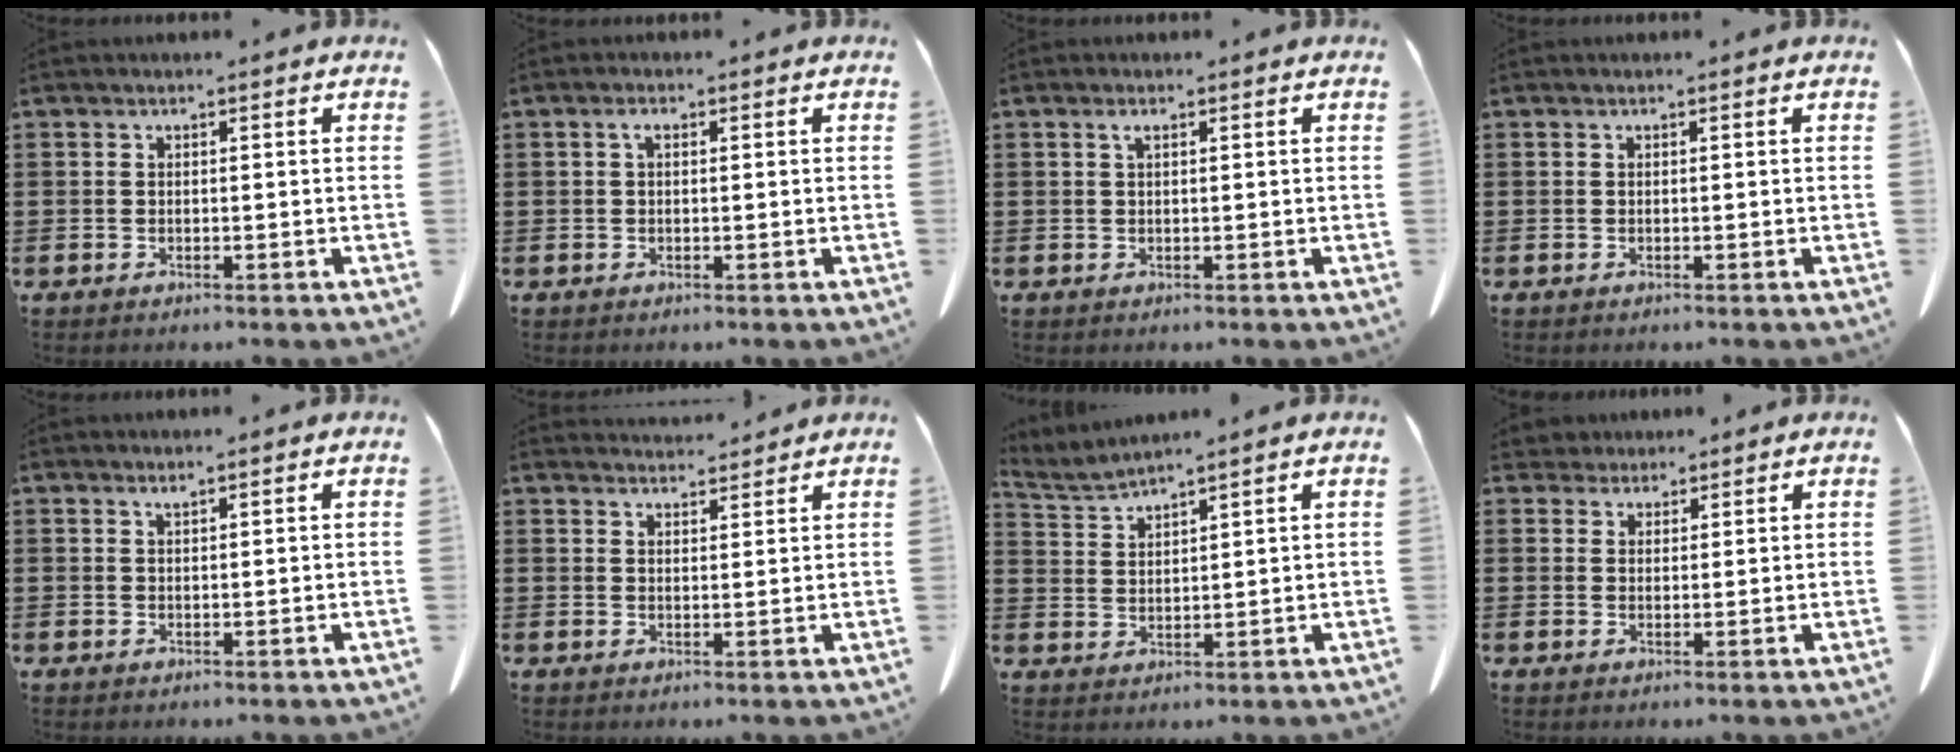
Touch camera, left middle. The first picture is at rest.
{"total": 1.4, "force": [0.3, 0.6, 1.2], "torque": [-0.027, 0.005, 0.004]}
{"total": 1.1, "force": [0.5, 0.3, 0.9], "torque": [-0.018, 0.005, 0.008]}
{"total": 0.0}
{"total": 0.8, "force": [0.7, 0.0, 0.4], "torque": [-0.009, -0.002, 0.014]}
{"total": 2.9, "force": [2.9, 0.2, 0.0], "torque": [-0.009, -0.008, 0.054]}
{"total": 2.6, "force": [2.5, -0.2, 0.5], "torque": [-0.021, -0.010, 0.046]}
{"total": 2.4, "force": [2.2, 1.0, 0.1], "torque": [-0.002, 0.000, 0.040]}